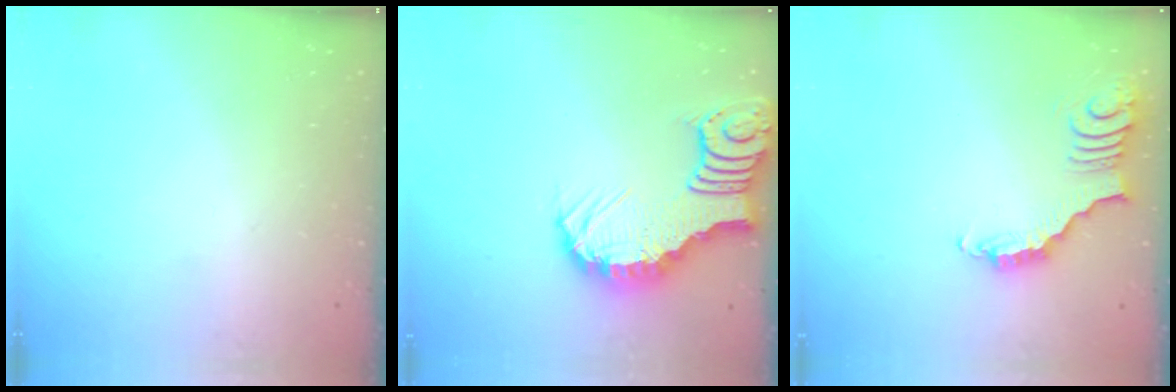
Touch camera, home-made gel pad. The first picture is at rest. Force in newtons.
{"total": 5.7, "press": 5.6, "slide": 0.6}
{"total": 3.7, "press": 3.7, "slide": 0.7}